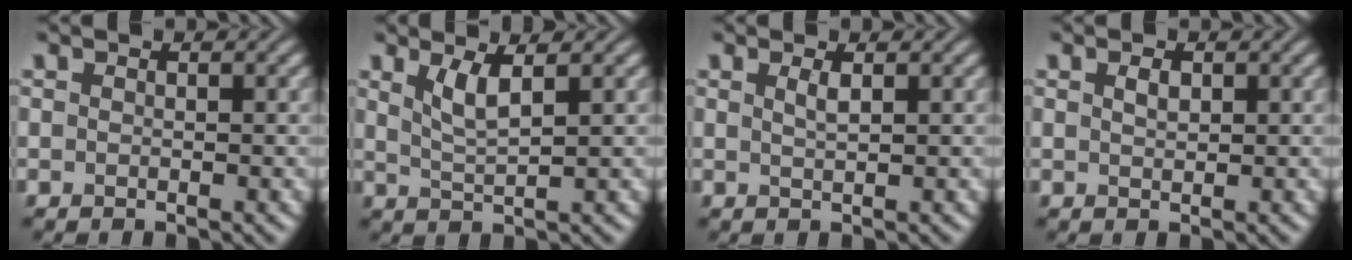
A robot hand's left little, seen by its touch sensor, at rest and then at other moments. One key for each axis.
{"total": 2.6, "fx": 1.3, "fy": 0.6, "fz": 2.2, "tx": -0.045, "ty": -0.006, "tz": 0.030}
{"total": 1.1, "fx": 0.5, "fy": 0.3, "fz": 0.9, "tx": -0.015, "ty": 0.001, "tz": 0.008}
{"total": 1.0, "fx": 0.5, "fy": 0.5, "fz": 0.8, "tx": -0.016, "ty": 0.002, "tz": 0.010}